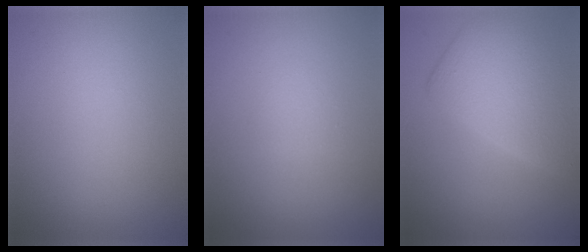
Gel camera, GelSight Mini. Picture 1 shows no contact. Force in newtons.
{"total": 0.7, "press": 0.7, "slide": 0.0}
{"total": 5.8, "press": 5.8, "slide": 0.2}